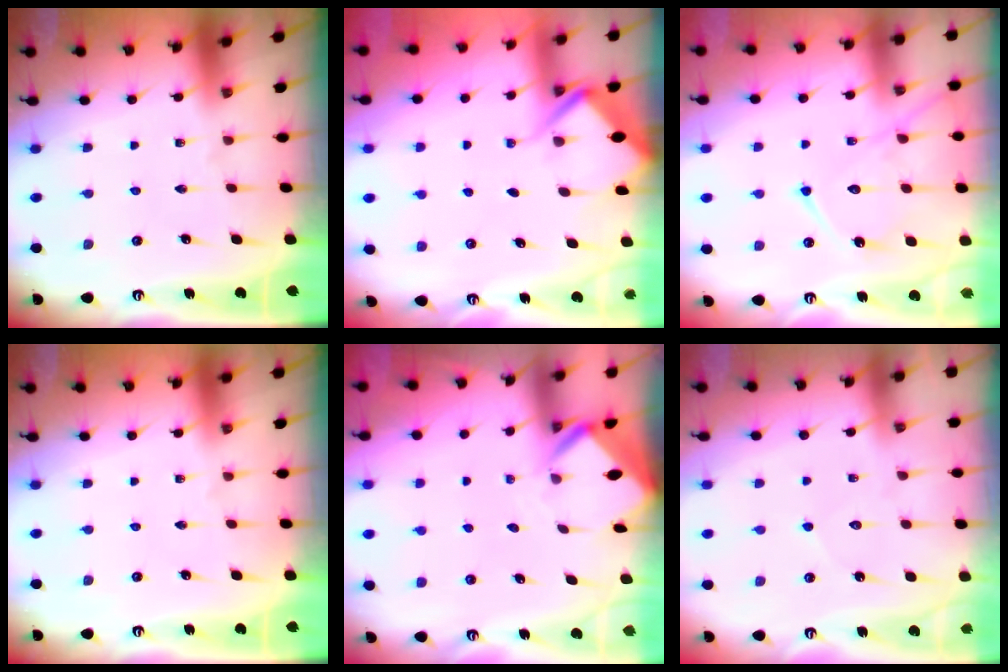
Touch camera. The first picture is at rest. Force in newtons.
{"total": 4.3, "press": 4.3, "slide": 0.6}
{"total": 13.0, "press": 12.9, "slide": 1.3}
{"total": 0.0}
{"total": 2.7, "press": 2.7, "slide": 0.2}
{"total": 4.5, "press": 4.5, "slide": 0.4}